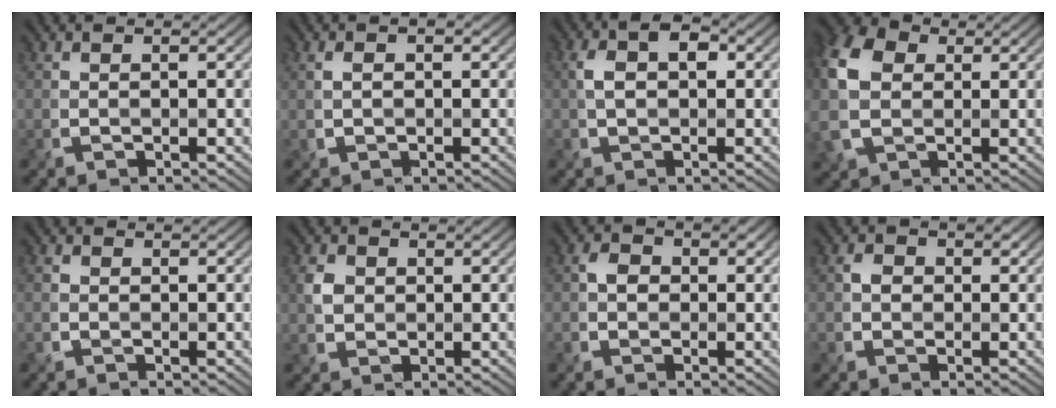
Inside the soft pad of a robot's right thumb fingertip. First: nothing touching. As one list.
[{"total": 1.9, "force": [0.5, 1.0, 1.5], "torque": [-0.023, -0.002, 0.011]}, {"total": 4.4, "force": [0.7, 2.6, 3.4], "torque": [-0.064, 0.007, 0.003]}, {"total": 8.8, "force": [1.4, 6.4, 5.9], "torque": [-0.176, 0.011, 0.014]}, {"total": 0.9, "force": [-0.2, 0.9, 0.3], "torque": [-0.004, -0.004, -0.006]}, {"total": 2.4, "force": [0.2, 2.1, 1.0], "torque": [-0.026, 0.000, 0.000]}, {"total": 1.9, "force": [-0.3, 1.7, 0.8], "torque": [-0.012, 0.002, -0.014]}, {"total": 1.5, "force": [-0.2, 1.4, 0.5], "torque": [-0.003, -0.001, -0.011]}]